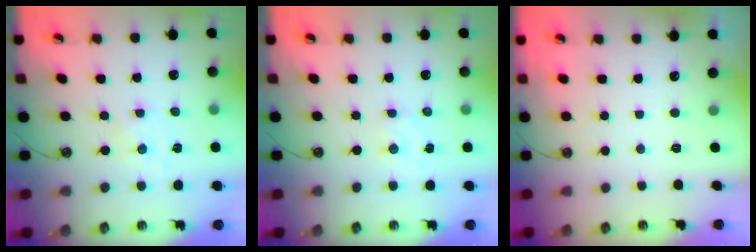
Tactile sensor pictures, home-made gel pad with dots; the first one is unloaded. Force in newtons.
{"total": 2.3, "press": 2.3, "slide": 0.3}
{"total": 0.0}